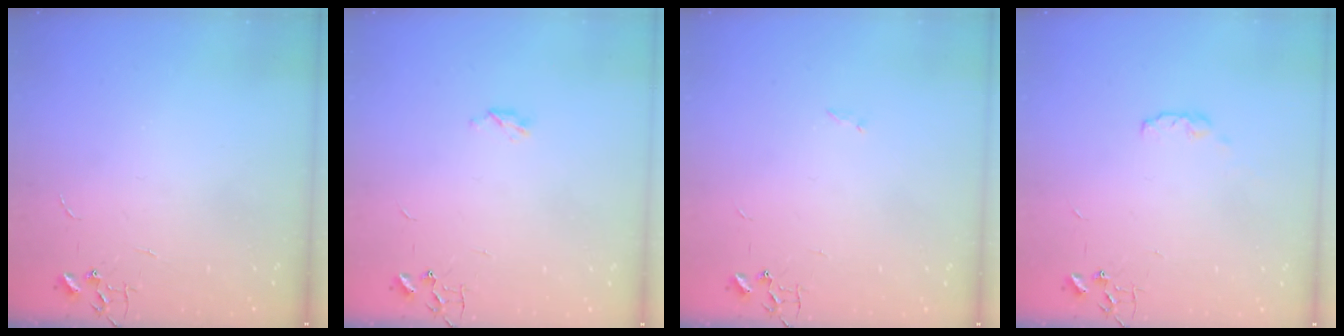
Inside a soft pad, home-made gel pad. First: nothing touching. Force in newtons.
{"total": 3.9, "press": 3.9, "slide": 0.7}
{"total": 0.9, "press": 0.9, "slide": 0.2}
{"total": 4.8, "press": 4.8, "slide": 0.7}